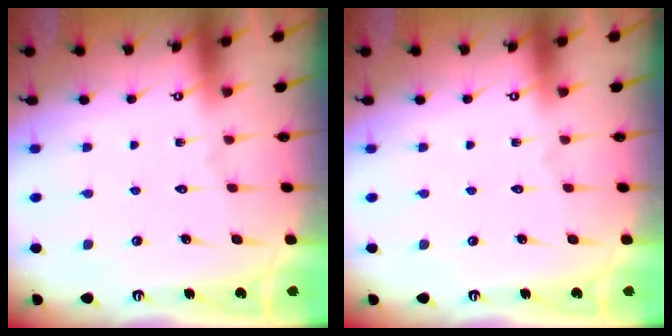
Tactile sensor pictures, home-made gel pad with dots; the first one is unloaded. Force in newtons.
{"total": 0.0}